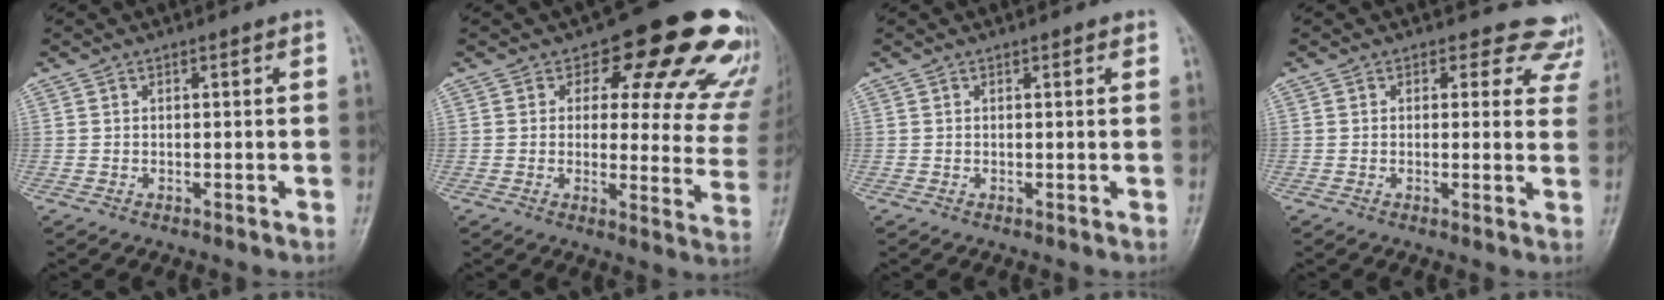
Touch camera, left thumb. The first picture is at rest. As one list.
[{"total": 19.1, "force": [12.8, 8.9, 11.0], "torque": [-0.071, -0.064, 0.131]}, {"total": 0.9, "force": [0.5, 0.4, 0.5], "torque": [-0.006, -0.002, 0.004]}, {"total": 7.9, "force": [6.5, 4.4, 0.6], "torque": [0.051, -0.024, 0.036]}]